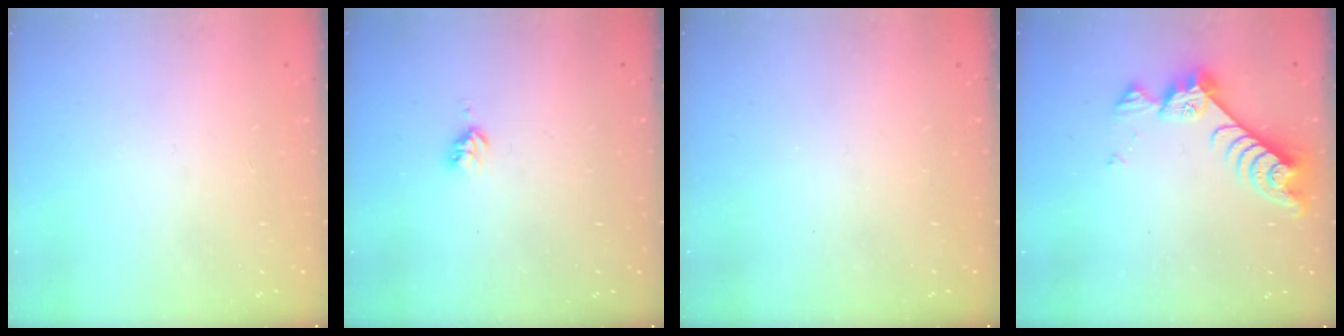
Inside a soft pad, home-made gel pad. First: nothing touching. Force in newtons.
{"total": 3.7, "press": 3.7, "slide": 0.5}
{"total": 0.0}
{"total": 8.8, "press": 8.8, "slide": 0.8}